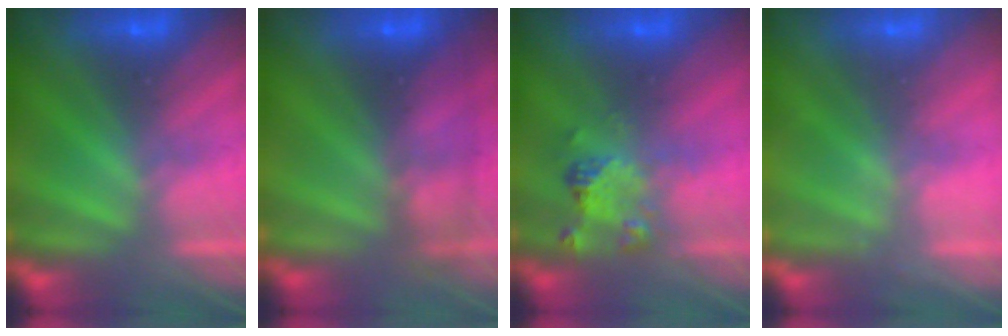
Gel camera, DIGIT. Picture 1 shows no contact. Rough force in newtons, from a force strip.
{"total": 10.8}
{"total": 2.4}
{"total": 2.2}